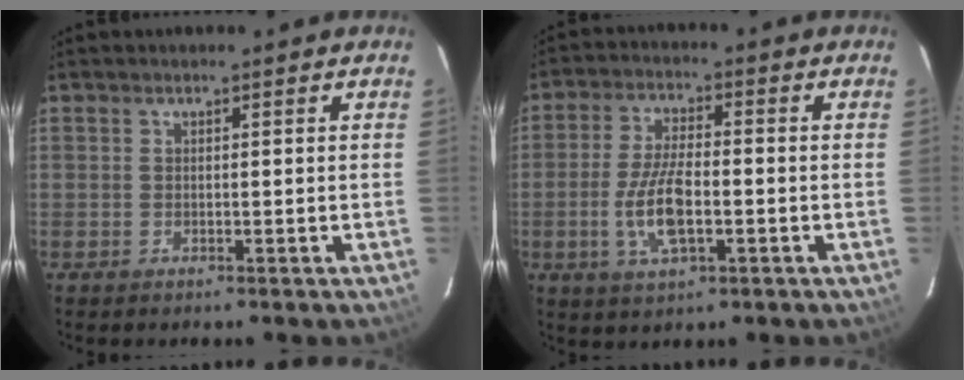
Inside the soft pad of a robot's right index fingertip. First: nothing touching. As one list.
[{"total": 9.3, "force": [-2.3, 3.5, 8.3], "torque": [-0.172, -0.003, -0.043]}]